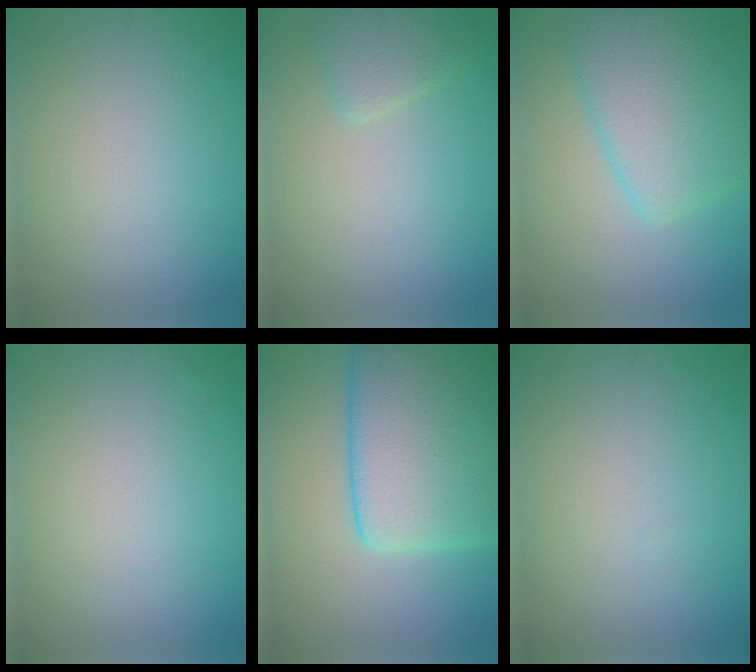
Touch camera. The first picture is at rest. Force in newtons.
{"total": 1.9, "press": 1.9, "slide": 0.2}
{"total": 6.3, "press": 6.2, "slide": 0.5}
{"total": 0.0}
{"total": 12.0, "press": 12.0, "slide": 0.1}
{"total": 0.0}